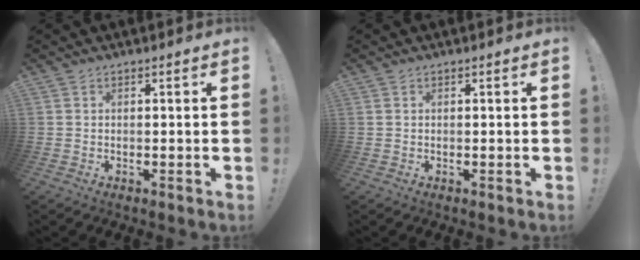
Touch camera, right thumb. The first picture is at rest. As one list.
[{"total": 0.0}]